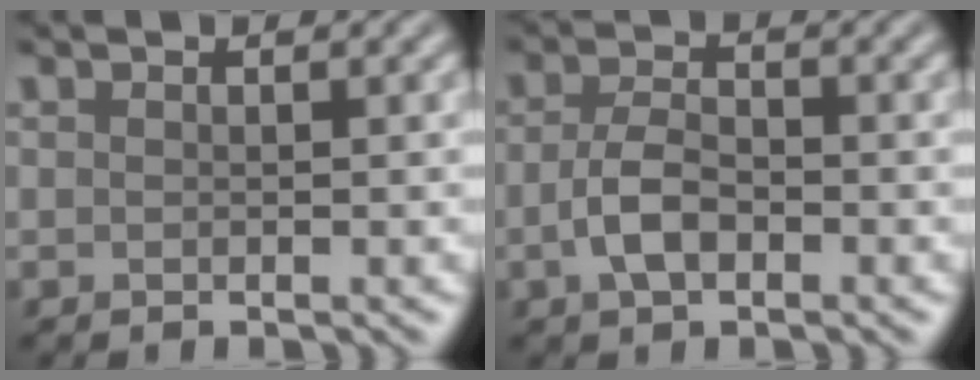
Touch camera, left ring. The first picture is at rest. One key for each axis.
{"total": 3.2, "fx": -1.0, "fy": 1.7, "fz": 2.5, "tx": -0.050, "ty": 0.002, "tz": -0.024}